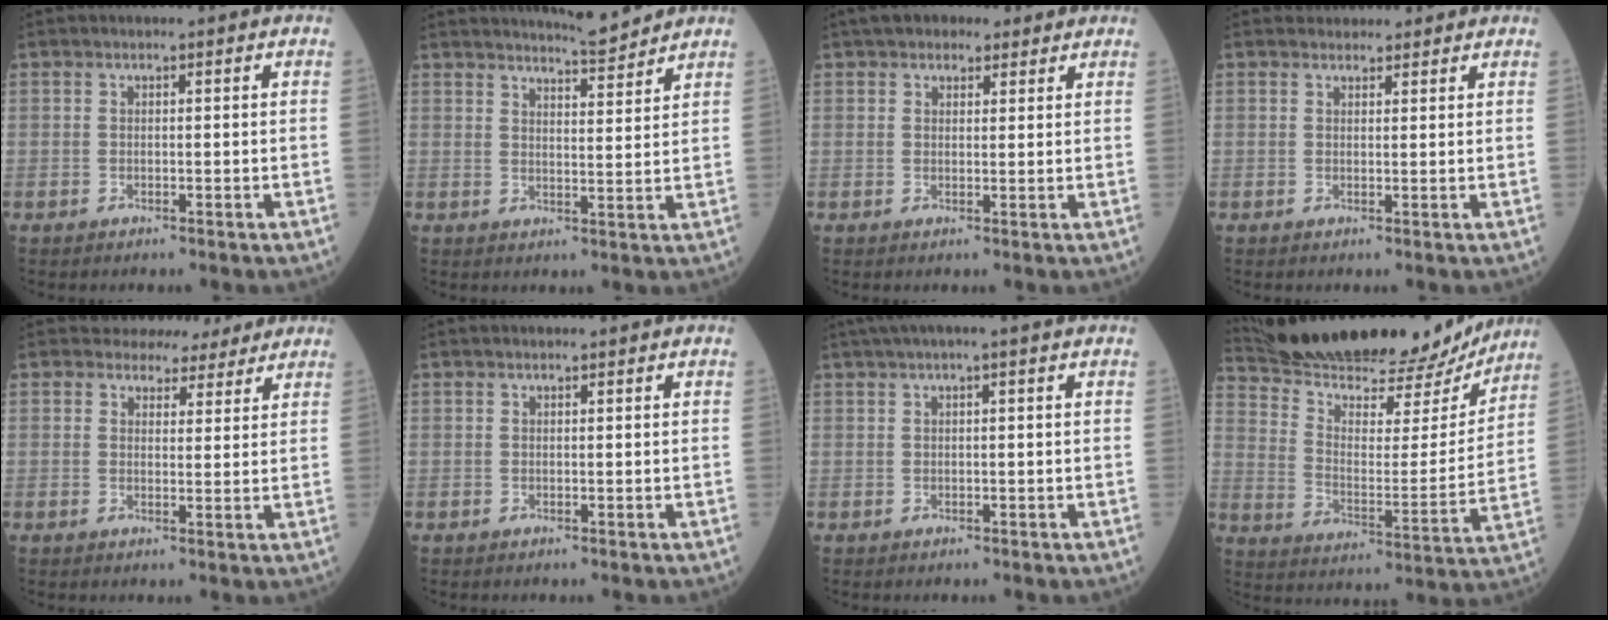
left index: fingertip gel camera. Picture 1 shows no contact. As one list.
[{"total": 5.9, "force": [5.8, -0.1, 1.2], "torque": [-0.028, -0.008, 0.086]}, {"total": 5.4, "force": [4.1, 2.7, 2.2], "torque": [-0.027, 0.029, 0.065]}, {"total": 3.4, "force": [3.1, 1.2, 0.2], "torque": [0.000, 0.015, 0.042]}, {"total": 5.6, "force": [5.0, 2.4, 0.1], "torque": [0.005, 0.003, 0.054]}, {"total": 0.6, "force": [0.6, 0.1, 0.1], "torque": [-0.009, 0.008, 0.012]}, {"total": 3.6, "force": [2.6, -0.5, 2.5], "torque": [-0.043, 0.029, 0.046]}, {"total": 25.7, "force": [23.5, 4.4, 9.6], "torque": [-0.166, -0.027, 0.343]}]